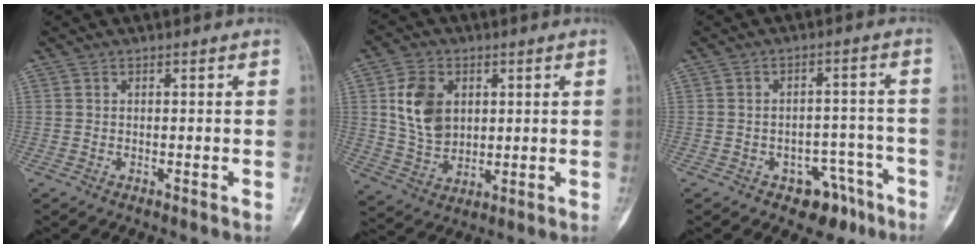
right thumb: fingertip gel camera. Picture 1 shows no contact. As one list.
[{"total": 10.5, "force": [2.6, 7.6, 6.8], "torque": [-0.107, -0.013, 0.056]}, {"total": 7.6, "force": [-4.9, 4.9, 3.1], "torque": [-0.010, 0.046, -0.063]}]